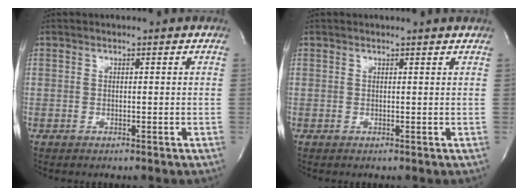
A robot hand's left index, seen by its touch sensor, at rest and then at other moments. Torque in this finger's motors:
{"motor_torque": [0.06, -0.24, 0.06, 0.01]}